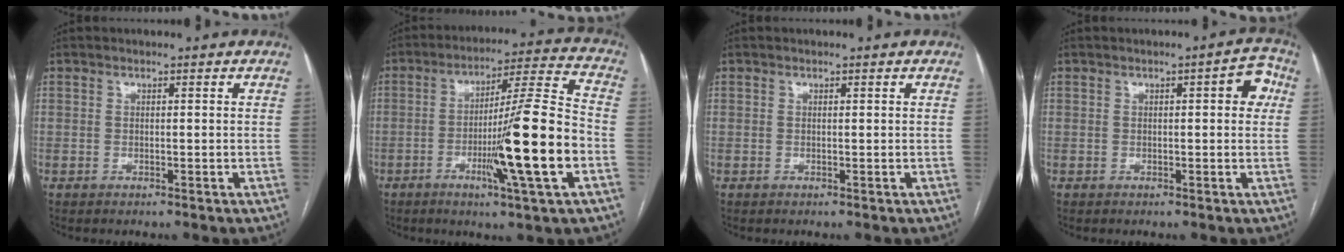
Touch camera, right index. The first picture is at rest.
{"total": 16.6, "force": [-4.7, -0.6, 15.9], "torque": [-0.258, -0.007, -0.080]}
{"total": 0.0}
{"total": 4.0, "force": [0.9, 1.2, 3.7], "torque": [-0.036, 0.011, 0.003]}